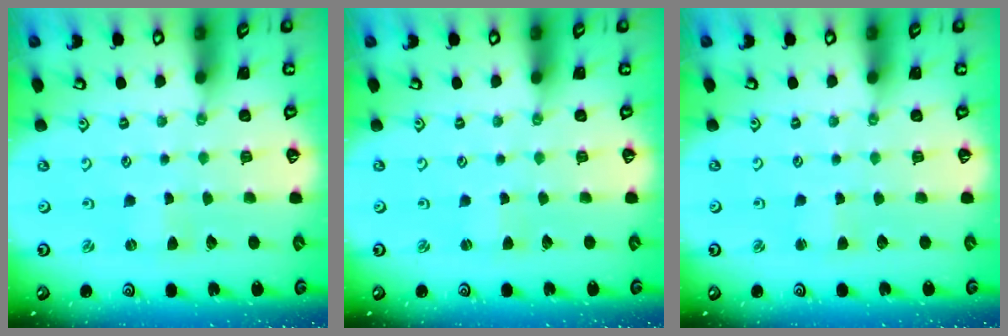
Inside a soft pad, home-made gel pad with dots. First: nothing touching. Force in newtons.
{"total": 1.7, "press": 1.7, "slide": 0.2}
{"total": 1.8, "press": 1.8, "slide": 0.3}